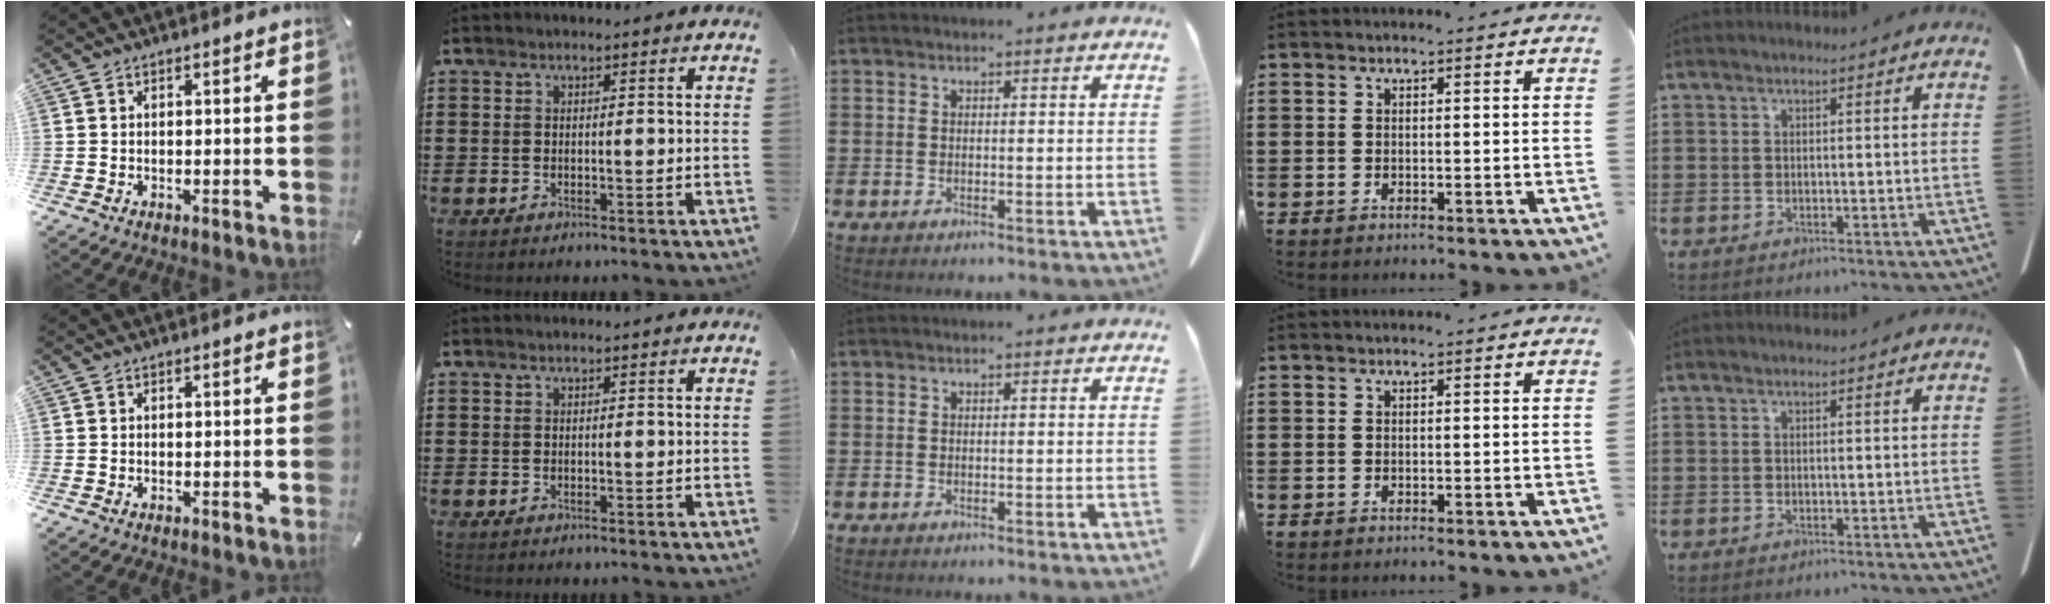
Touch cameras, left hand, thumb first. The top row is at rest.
{}